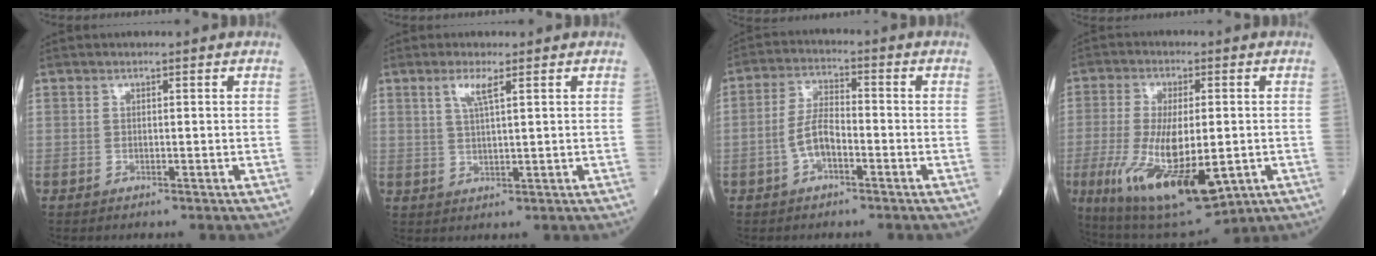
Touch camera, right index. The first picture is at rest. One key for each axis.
{"total": 3.1, "fx": 1.6, "fy": 0.1, "fz": 2.6, "tx": -0.059, "ty": 0.001, "tz": 0.032}
{"total": 5.1, "fx": -2.1, "fy": 2.0, "fz": 4.2, "tx": -0.088, "ty": 0.012, "tz": -0.044}
{"total": 17.2, "fx": -4.7, "fy": 5.4, "fz": 15.6, "tx": -0.295, "ty": -0.030, "tz": -0.061}